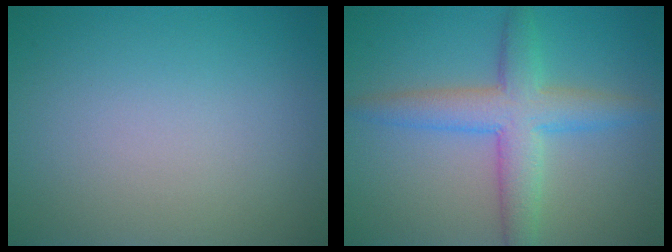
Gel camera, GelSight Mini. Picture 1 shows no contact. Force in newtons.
{"total": 5.3, "press": 5.3, "slide": 0.2}